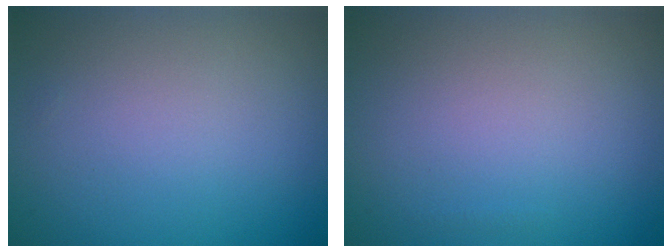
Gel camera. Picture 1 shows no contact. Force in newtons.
{"total": 0.0}